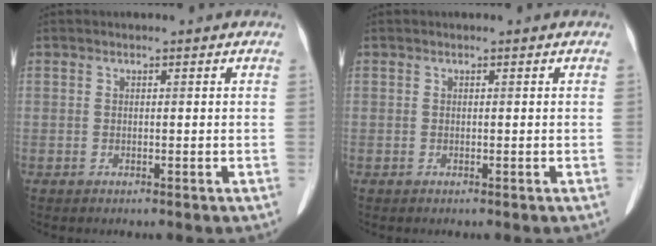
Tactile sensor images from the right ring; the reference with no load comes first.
{"total": 0.0}